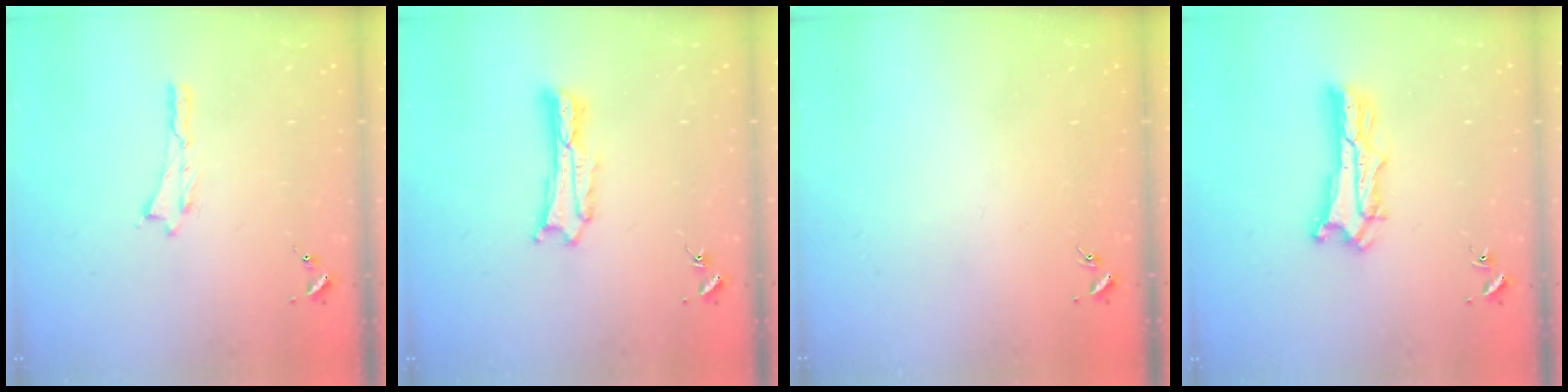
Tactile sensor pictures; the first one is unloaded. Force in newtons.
{"total": 1.8, "press": 1.8, "slide": 0.3}
{"total": 0.0}
{"total": 4.6, "press": 4.6, "slide": 0.4}